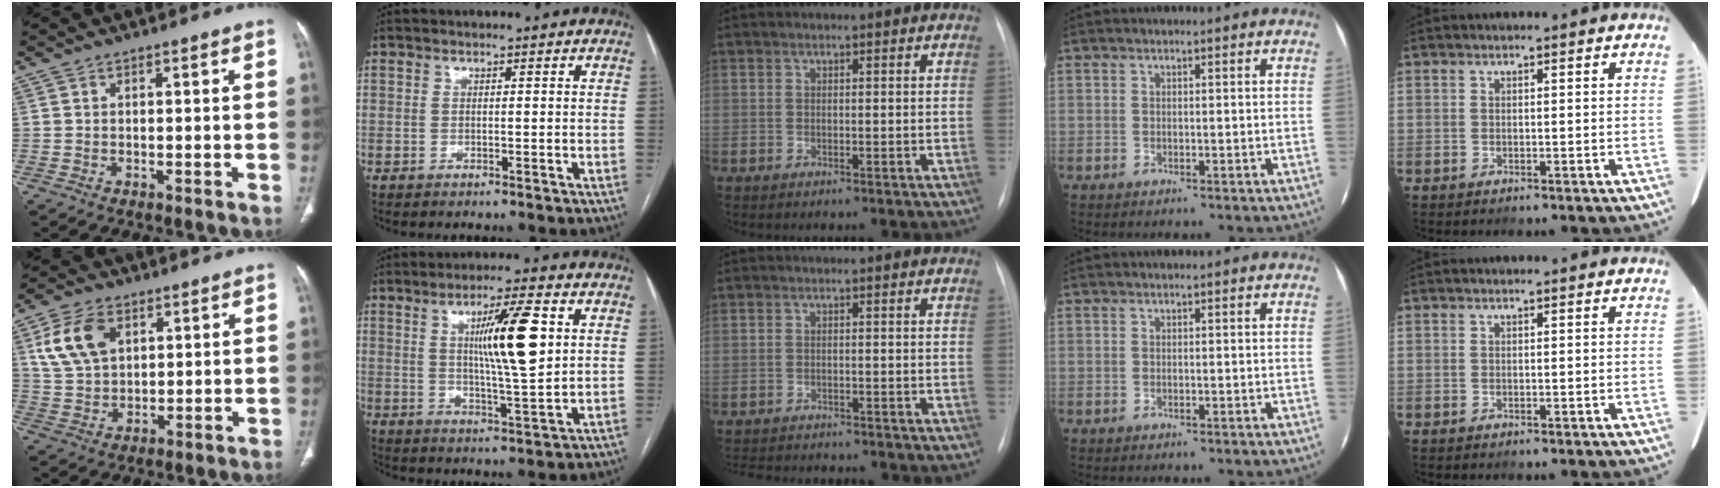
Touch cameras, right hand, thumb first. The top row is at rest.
{"thumb": {"total": 10.5, "force": [4.1, 6.8, 6.9], "torque": [-0.120, -0.007, 0.085]}, "index": {"total": 11.1, "force": [2.8, 0.6, 10.7], "torque": [-0.175, -0.003, 0.046]}, "middle": {"total": 7.5, "force": [-7.2, 1.1, 2.0], "torque": [-0.024, -0.001, -0.100]}}